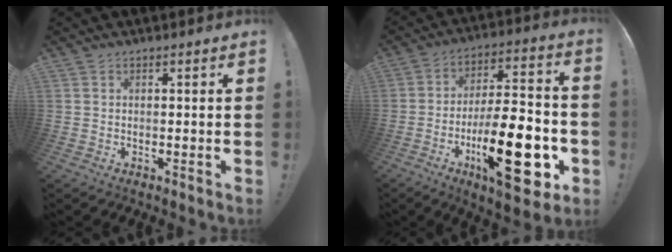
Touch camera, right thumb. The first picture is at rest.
{"total": 26.5, "force": [-8.1, 10.1, 23.1], "torque": [-0.371, 0.047, -0.118]}